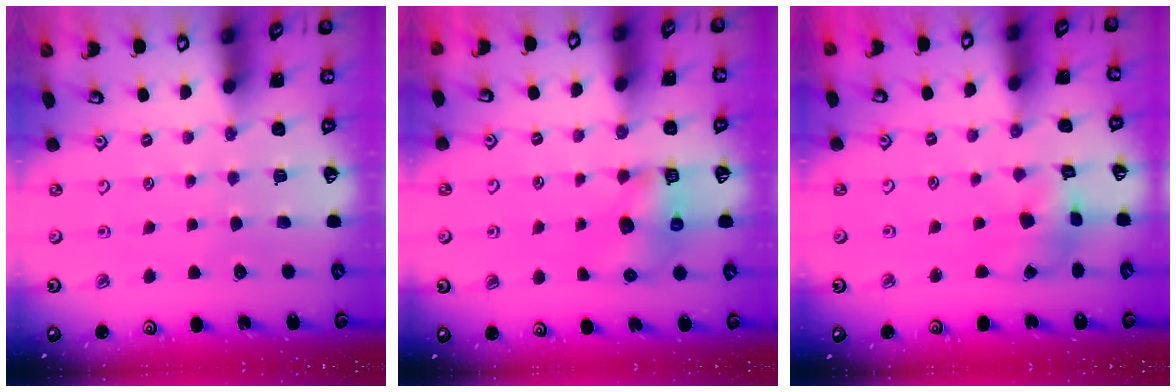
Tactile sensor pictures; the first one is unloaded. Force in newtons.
{"total": 6.4, "press": 6.4, "slide": 0.7}
{"total": 7.4, "press": 7.3, "slide": 0.8}